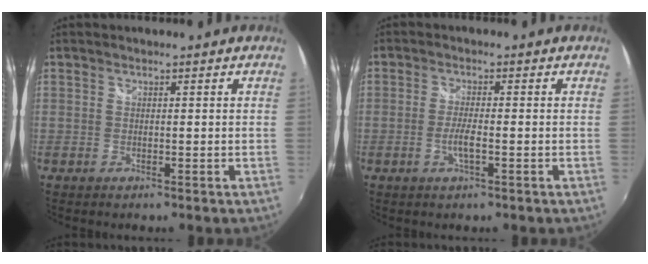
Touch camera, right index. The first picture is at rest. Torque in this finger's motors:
{"motor_torque": [0.94, -0.08, 0.34, 0.07]}